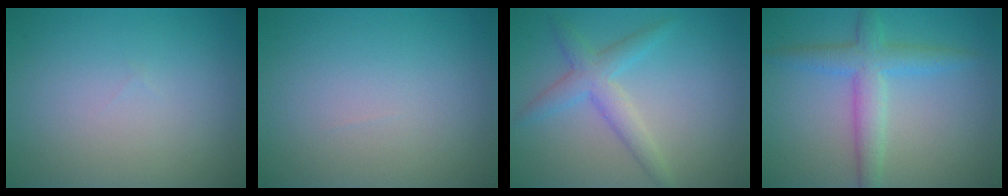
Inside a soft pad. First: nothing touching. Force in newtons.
{"total": 0.0}
{"total": 3.2, "press": 3.2, "slide": 0.1}
{"total": 4.0, "press": 4.0, "slide": 0.1}